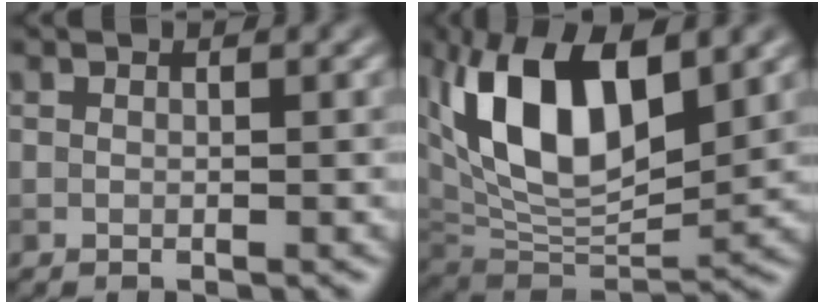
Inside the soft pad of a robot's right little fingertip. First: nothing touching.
{"total": 11.5, "force": [3.9, 5.6, 9.2], "torque": [-0.166, 0.004, 0.068]}